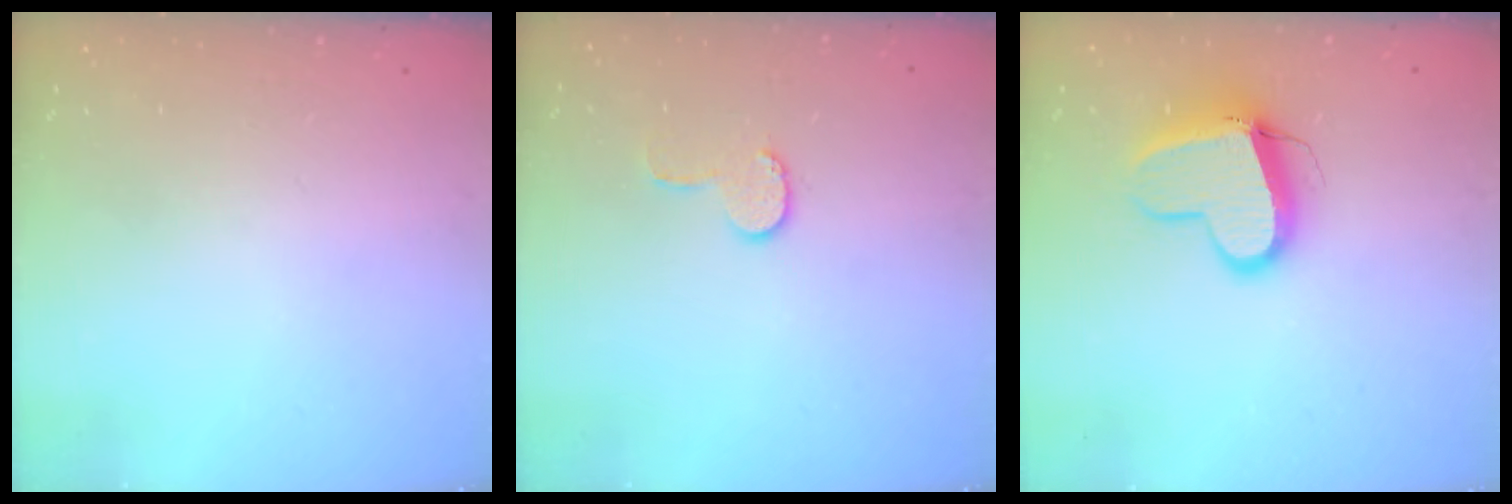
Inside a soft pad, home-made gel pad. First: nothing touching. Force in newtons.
{"total": 6.4, "press": 6.4, "slide": 0.6}
{"total": 11.6, "press": 11.6, "slide": 1.2}